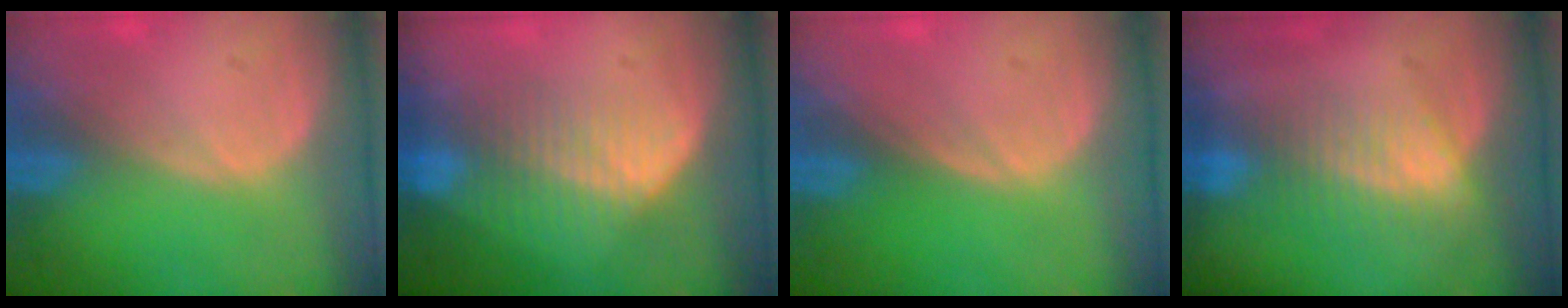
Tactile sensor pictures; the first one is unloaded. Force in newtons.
{"total": 7.6, "press": 6.7, "slide": 3.5}
{"total": 0.0}
{"total": 7.1, "press": 6.3, "slide": 3.4}